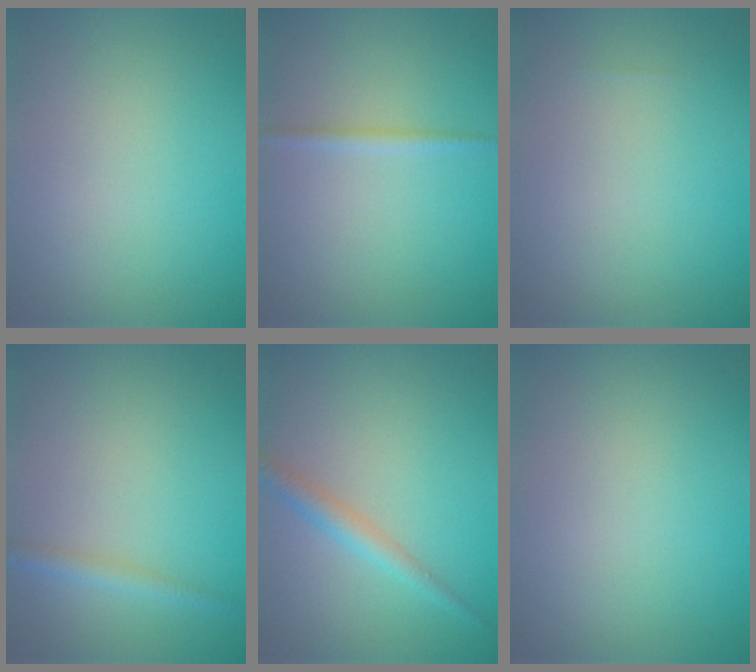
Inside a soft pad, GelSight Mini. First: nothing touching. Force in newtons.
{"total": 1.1, "press": 1.1, "slide": 0.0}
{"total": 0.0}
{"total": 1.7, "press": 1.7, "slide": 0.1}
{"total": 2.1, "press": 2.1, "slide": 0.1}
{"total": 0.0}